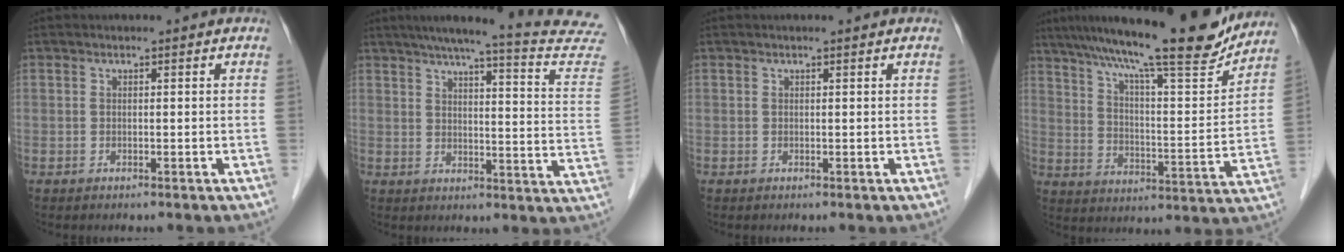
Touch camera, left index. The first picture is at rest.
{"total": 22.6, "force": [20.4, -0.2, 9.8], "torque": [-0.130, -0.060, 0.235]}
{"total": 0.6, "force": [0.5, -0.1, 0.3], "torque": [-0.012, 0.007, 0.012]}
{"total": 20.7, "force": [17.5, 1.6, 11.1], "torque": [-0.182, -0.002, 0.259]}